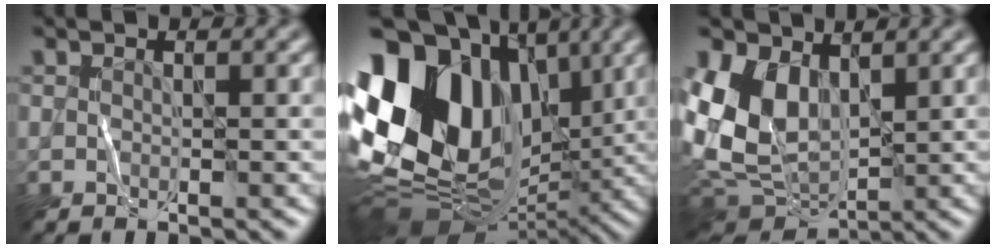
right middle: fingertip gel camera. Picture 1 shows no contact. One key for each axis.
{"total": 17.4, "fx": 2.0, "fy": 12.9, "fz": 11.5, "tx": -0.237, "ty": 0.020, "tz": 0.030}
{"total": 8.6, "fx": 1.9, "fy": 5.8, "fz": 6.1, "tx": -0.141, "ty": -0.013, "tz": 0.032}